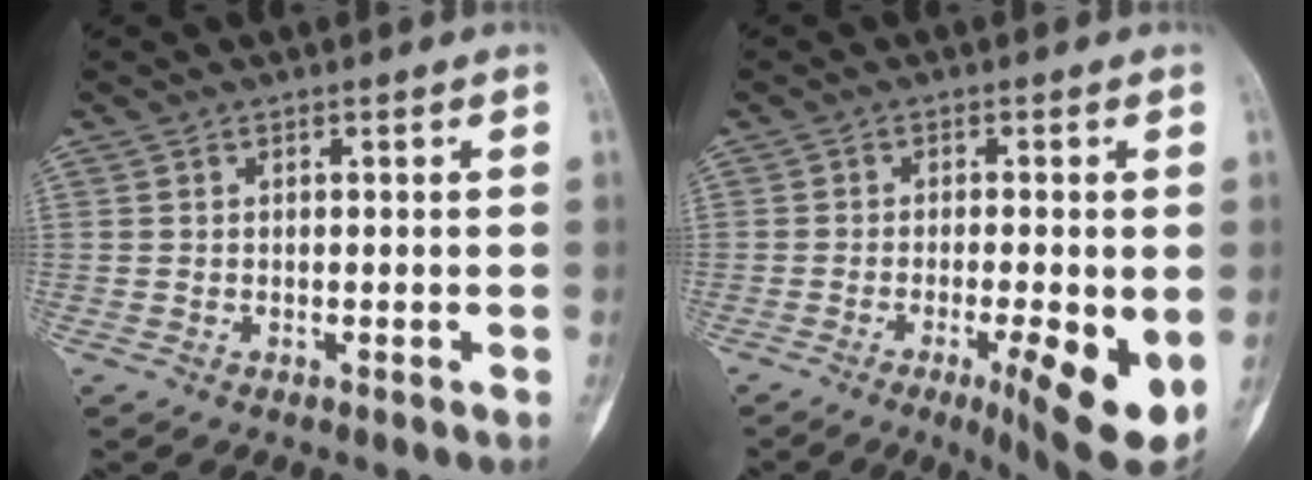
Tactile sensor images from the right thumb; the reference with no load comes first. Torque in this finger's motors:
{"motor_torque": [-0.54, 0.71, 0.02, -0.10, 0.10]}